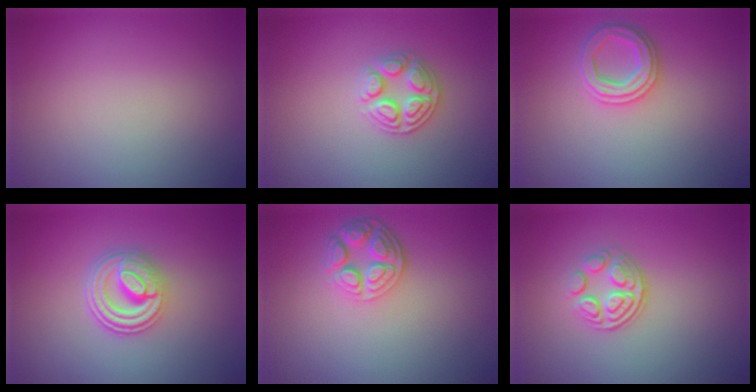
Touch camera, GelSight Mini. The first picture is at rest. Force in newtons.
{"total": 2.9, "press": 2.8, "slide": 0.7}
{"total": 2.7, "press": 2.7, "slide": 0.5}
{"total": 4.8, "press": 3.6, "slide": 3.2}
{"total": 3.7, "press": 3.1, "slide": 2.0}
{"total": 3.6, "press": 2.4, "slide": 2.6}